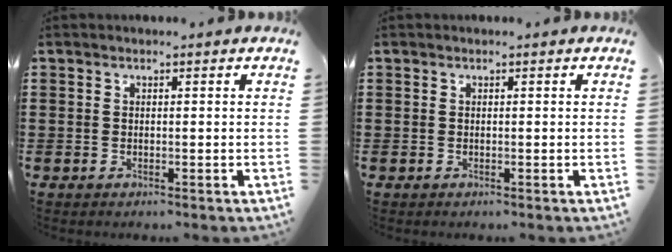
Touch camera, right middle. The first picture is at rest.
{"total": 0.0}